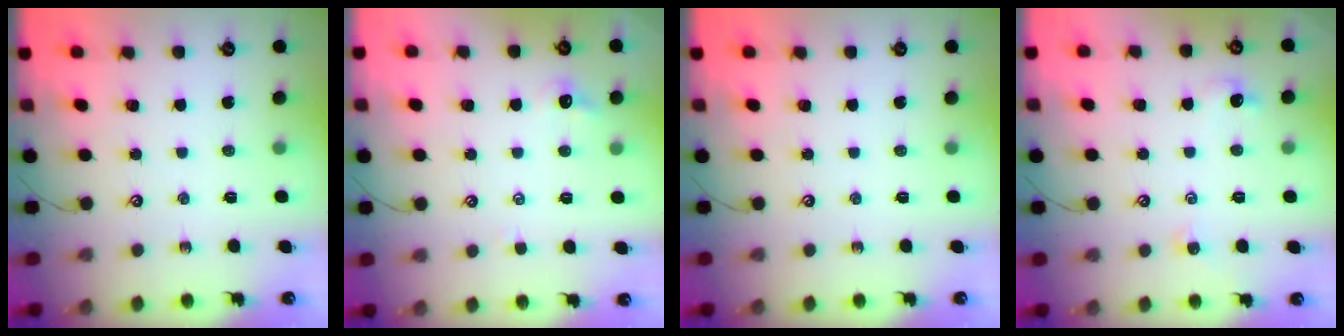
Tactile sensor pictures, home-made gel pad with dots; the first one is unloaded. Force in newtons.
{"total": 0.0}
{"total": 0.0}
{"total": 1.5, "press": 1.4, "slide": 0.6}